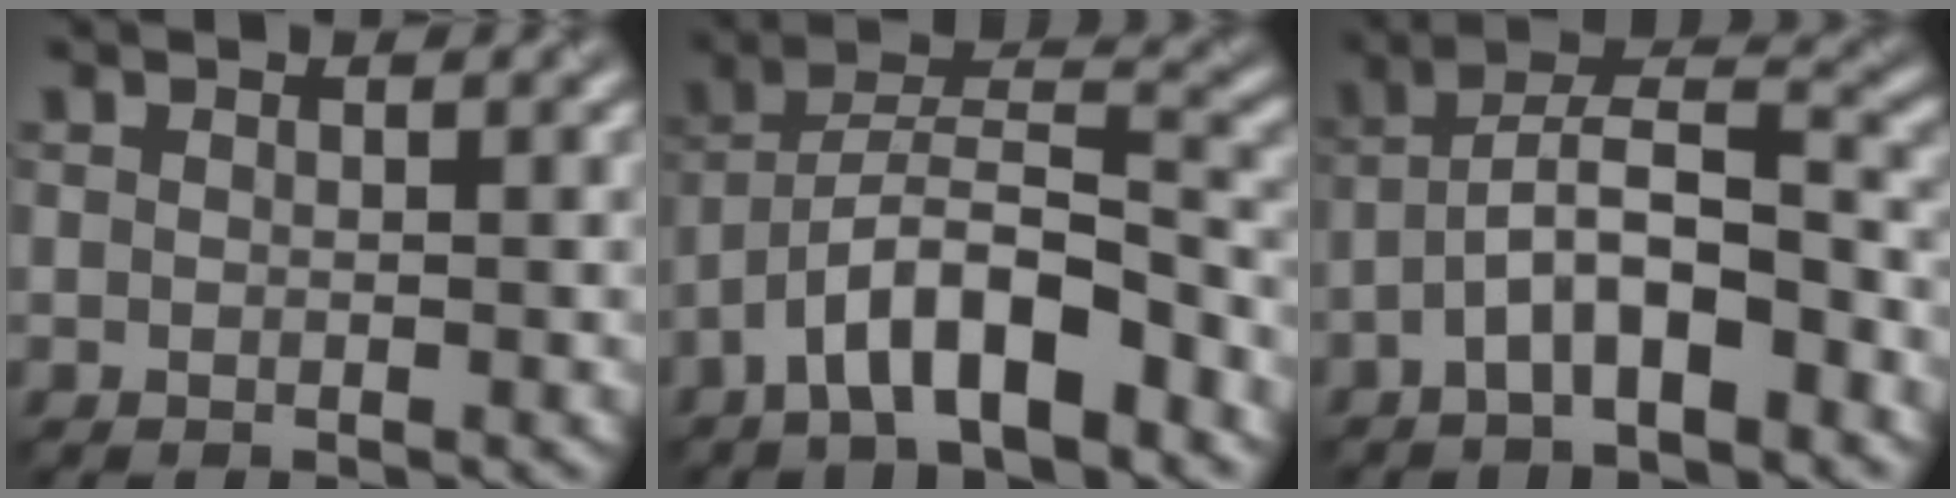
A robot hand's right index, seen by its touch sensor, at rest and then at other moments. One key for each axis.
{"total": 8.0, "fx": -5.4, "fy": 2.0, "fz": 5.6, "tx": -0.097, "ty": 0.028, "tz": -0.084}
{"total": 6.2, "fx": -3.6, "fy": 1.6, "fz": 4.8, "tx": -0.091, "ty": 0.026, "tz": -0.054}